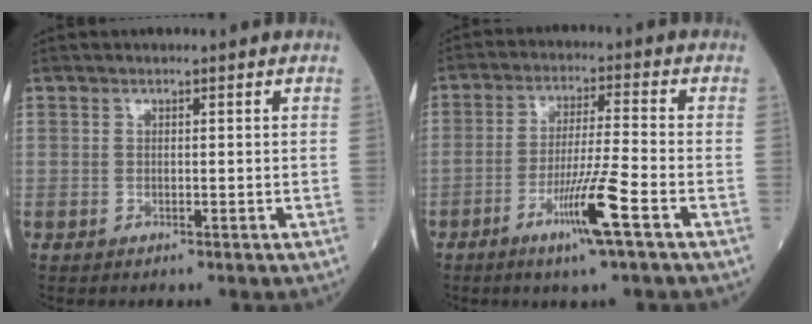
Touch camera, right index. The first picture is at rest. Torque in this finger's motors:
{"motor_torque": [1.35, -0.58, 0.77, 0.21]}